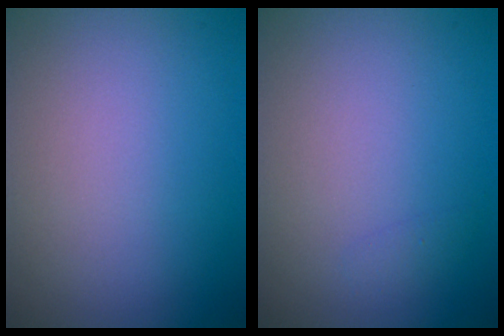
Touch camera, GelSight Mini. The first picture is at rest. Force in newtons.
{"total": 0.5, "press": 0.5, "slide": 0.0}